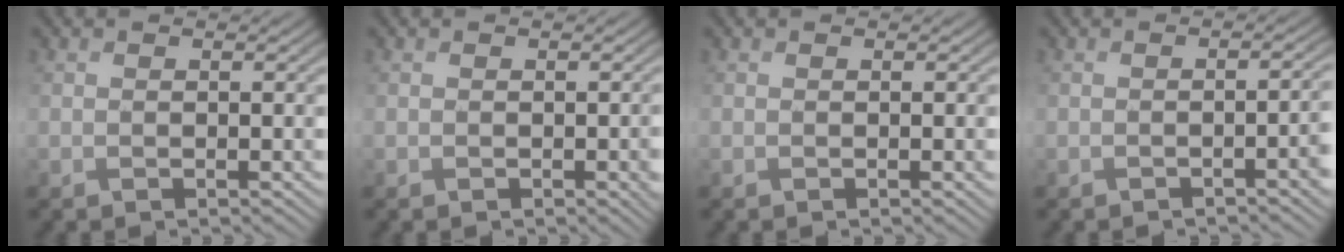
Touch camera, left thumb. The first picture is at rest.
{"total": 1.3, "force": [-0.3, 0.8, 1.0], "torque": [-0.015, -0.007, -0.002]}
{"total": 0.7, "force": [0.0, 0.1, 0.7], "torque": [-0.010, -0.001, 0.000]}
{"total": 3.4, "force": [-1.1, 0.8, 3.1], "torque": [-0.034, 0.006, -0.023]}